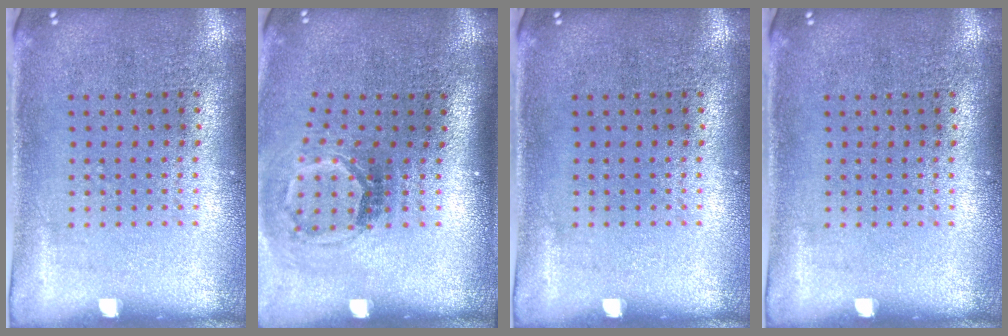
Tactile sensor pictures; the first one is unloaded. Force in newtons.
{"total": 1.9, "press": 1.2, "slide": 1.4}
{"total": 0.0}
{"total": 0.0}